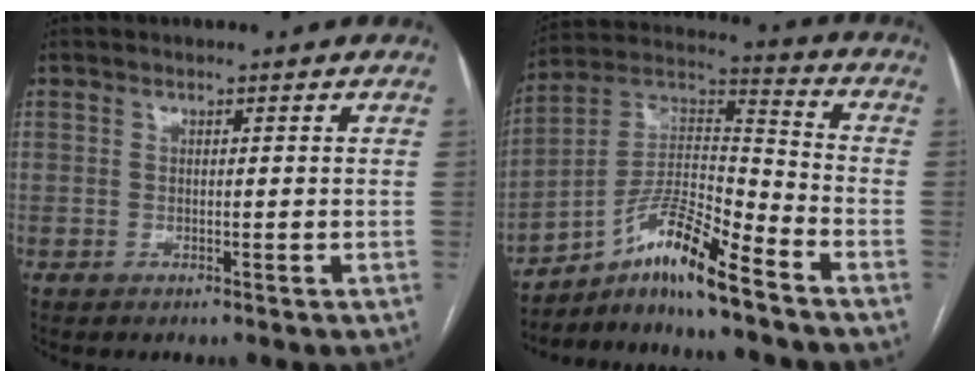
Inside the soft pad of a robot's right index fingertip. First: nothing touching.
{"total": 12.4, "force": [-8.7, 1.1, 8.8], "torque": [-0.171, 0.015, -0.156]}